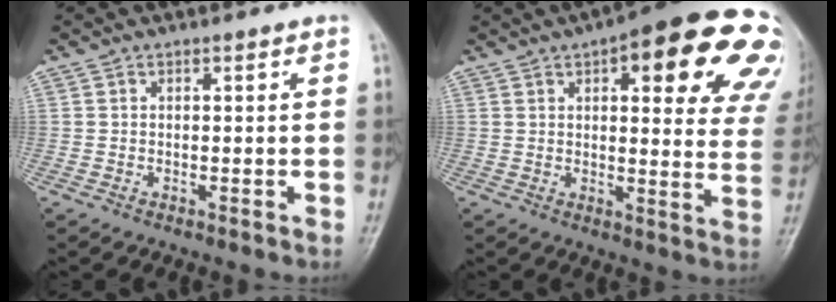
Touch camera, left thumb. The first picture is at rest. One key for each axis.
{"total": 24.6, "fx": 12.1, "fy": 8.2, "fz": 19.8, "tx": -0.201, "ty": -0.012, "tz": 0.138}